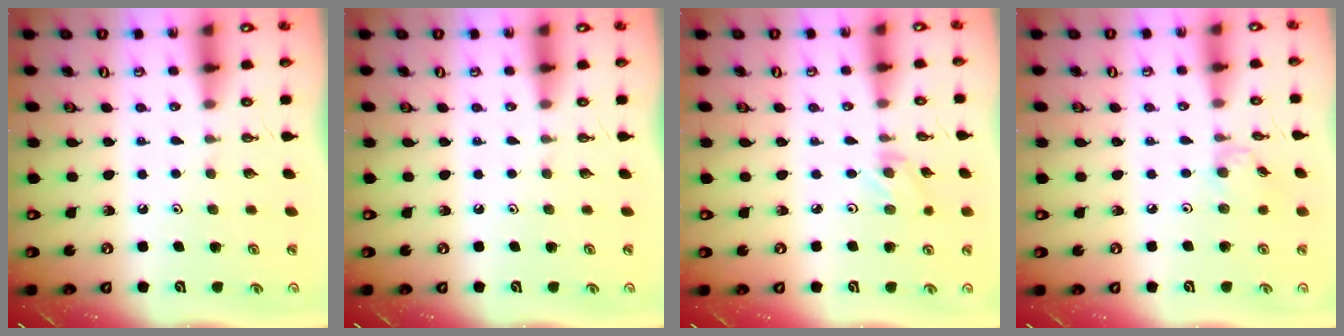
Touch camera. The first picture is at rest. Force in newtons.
{"total": 0.0}
{"total": 1.2, "press": 1.1, "slide": 0.2}
{"total": 4.0, "press": 3.9, "slide": 0.5}